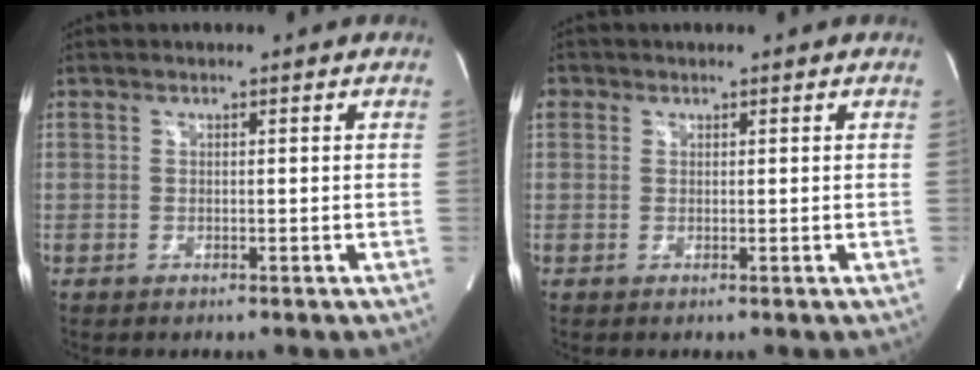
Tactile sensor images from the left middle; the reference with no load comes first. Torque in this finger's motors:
{"motor_torque": [0.52, -0.22, 0.18, 0.05]}